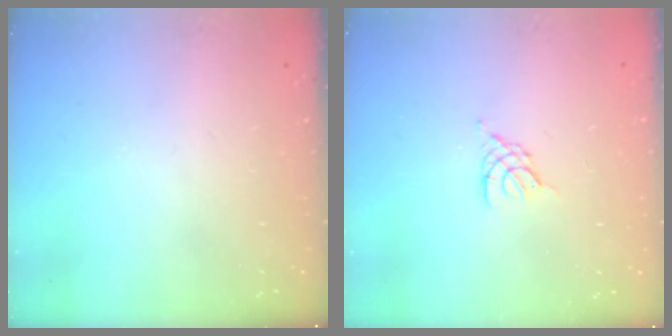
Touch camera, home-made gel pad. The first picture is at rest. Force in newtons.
{"total": 2.3, "press": 2.3, "slide": 0.5}